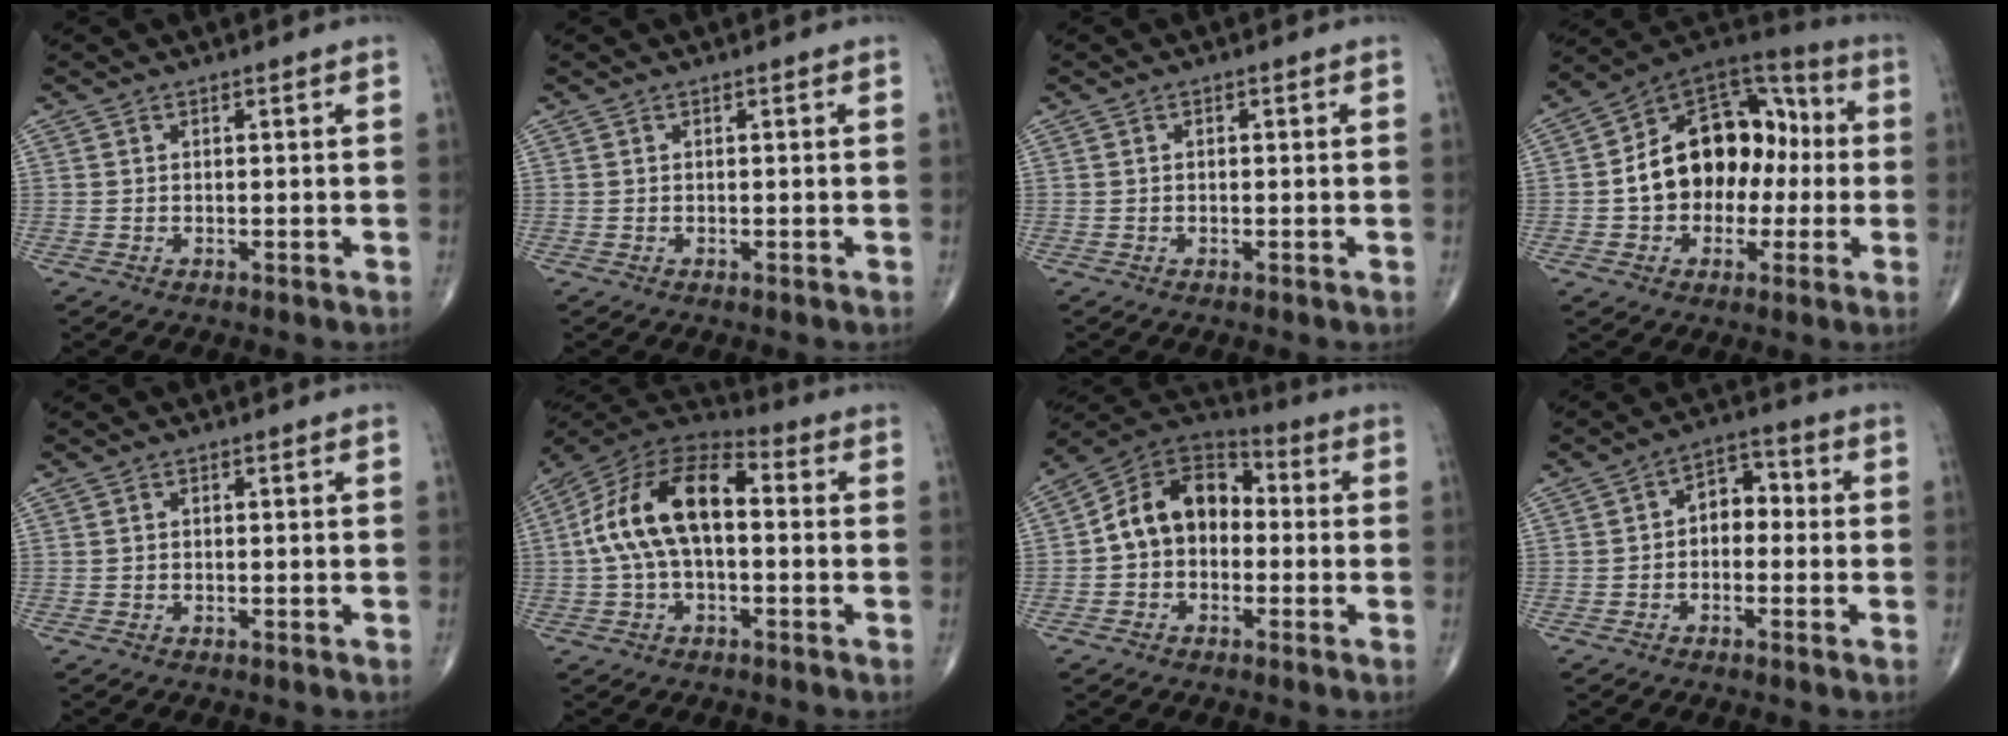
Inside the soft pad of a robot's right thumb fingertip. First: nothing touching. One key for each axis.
{"total": 0.0}
{"total": 0.5, "fx": 0.1, "fy": 0.3, "fz": 0.4, "tx": -0.004, "ty": 0.001, "tz": 0.001}
{"total": 18.4, "fx": -0.7, "fy": 13.2, "fz": 12.8, "tx": -0.153, "ty": 0.046, "tz": -0.016}
{"total": 0.0}
{"total": 16.2, "fx": 0.7, "fy": 8.6, "fz": 13.7, "tx": -0.254, "ty": 0.045, "tz": 0.000}
{"total": 12.7, "fx": -0.5, "fy": 9.4, "fz": 8.5, "tx": -0.114, "ty": 0.044, "tz": -0.029}
{"total": 6.1, "fx": -0.4, "fy": 4.3, "fz": 4.4, "tx": -0.037, "ty": 0.028, "tz": -0.022}